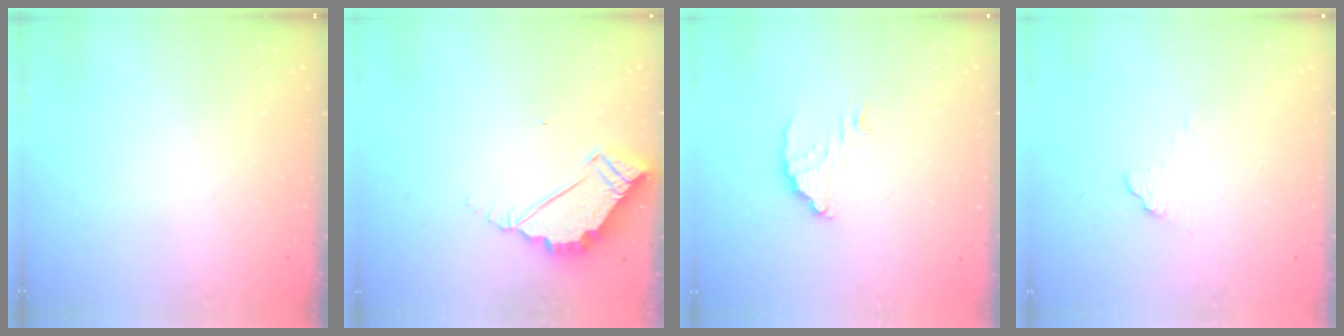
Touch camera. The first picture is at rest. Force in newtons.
{"total": 4.6, "press": 4.6, "slide": 0.1}
{"total": 3.4, "press": 3.4, "slide": 0.1}
{"total": 6.4, "press": 6.4, "slide": 0.4}